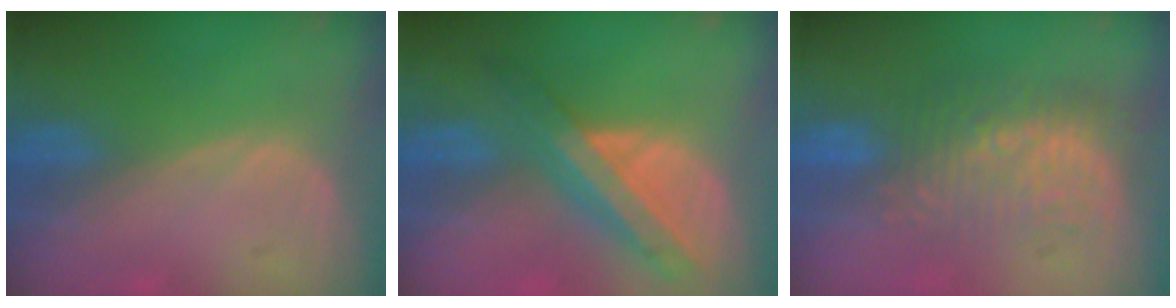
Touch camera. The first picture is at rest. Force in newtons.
{"total": 8.4, "press": 7.2, "slide": 4.4}
{"total": 8.9, "press": 8.6, "slide": 2.3}